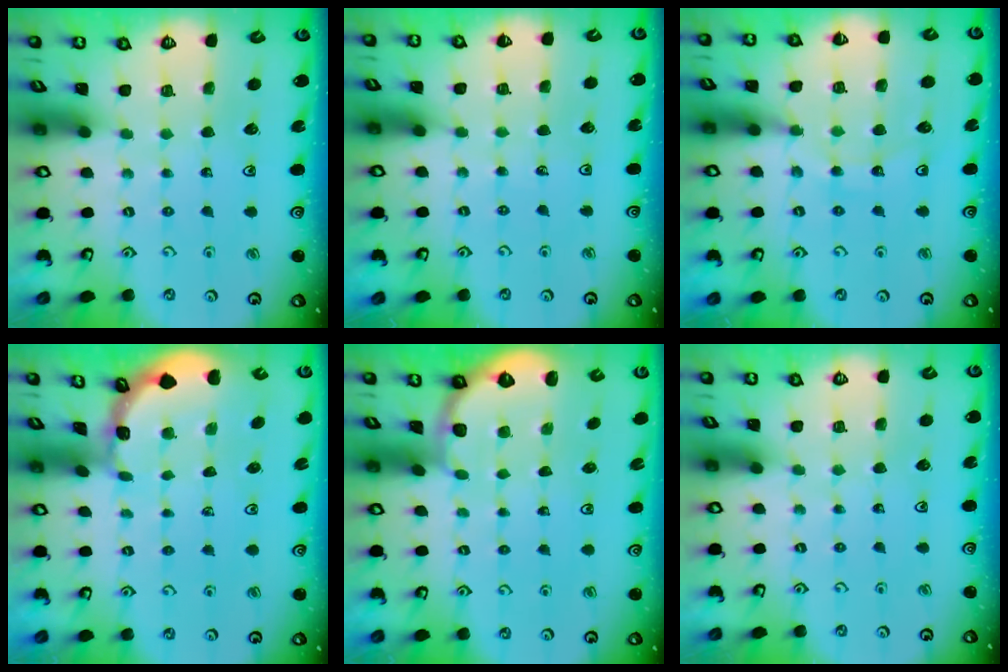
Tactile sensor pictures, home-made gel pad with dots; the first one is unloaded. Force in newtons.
{"total": 3.0, "press": 3.0, "slide": 0.3}
{"total": 10.9, "press": 10.8, "slide": 1.5}
{"total": 1.0, "press": 1.0, "slide": 0.1}
{"total": 1.8, "press": 1.7, "slide": 0.1}
{"total": 0.0}